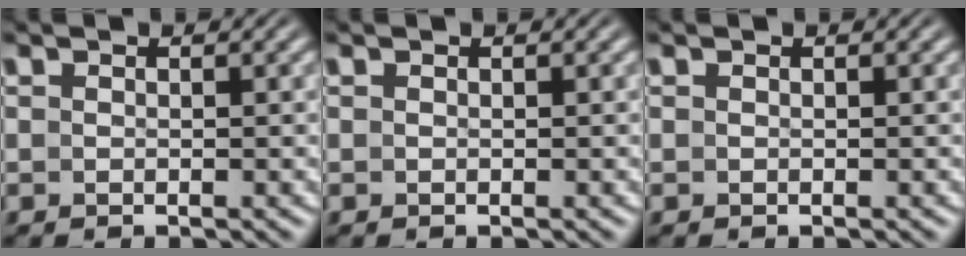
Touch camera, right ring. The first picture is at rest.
{"total": 0.0}
{"total": 0.0}